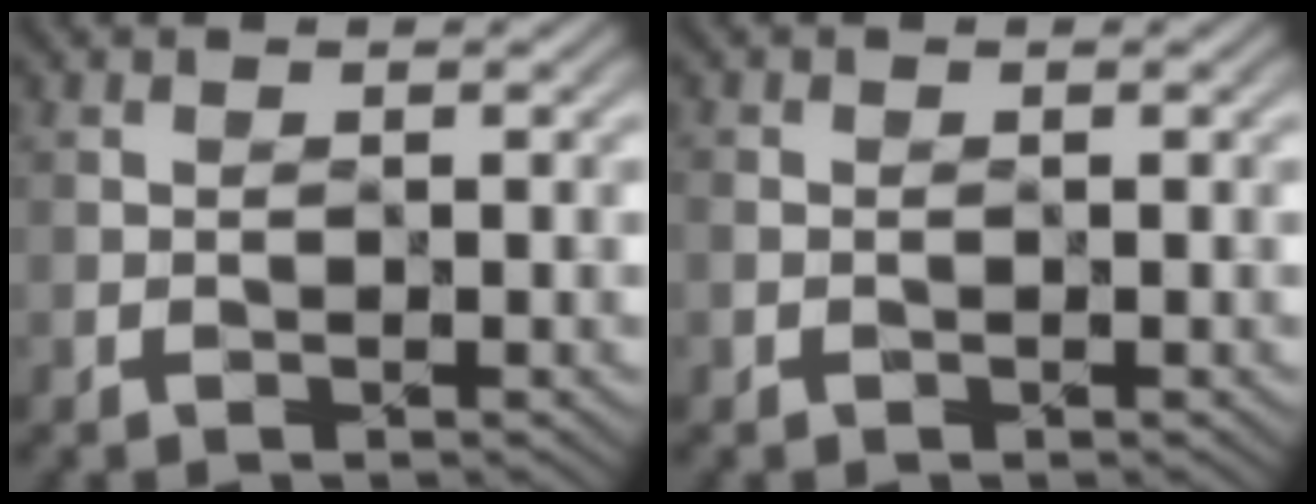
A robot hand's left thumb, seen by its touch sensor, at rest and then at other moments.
{"total": 0.7, "force": [-0.3, 0.7, 0.2], "torque": [0.000, -0.003, -0.007]}